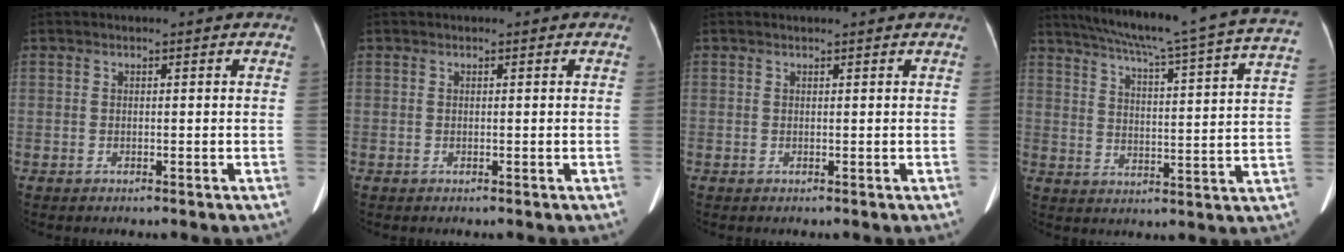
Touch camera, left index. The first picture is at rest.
{"total": 0.0}
{"total": 0.9, "force": [0.8, 0.2, 0.3], "torque": [-0.009, 0.021, 0.013]}
{"total": 26.6, "force": [22.7, -0.1, 14.0], "torque": [-0.218, -0.039, 0.283]}